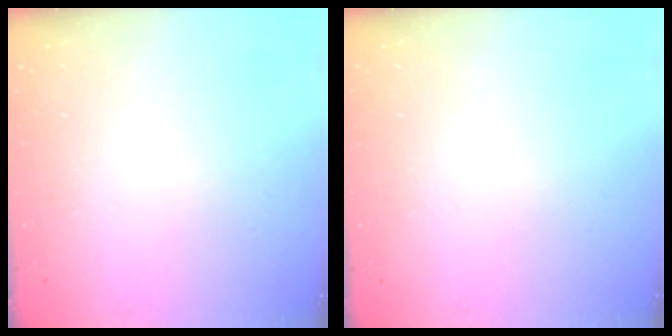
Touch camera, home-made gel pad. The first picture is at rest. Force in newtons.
{"total": 0.0}